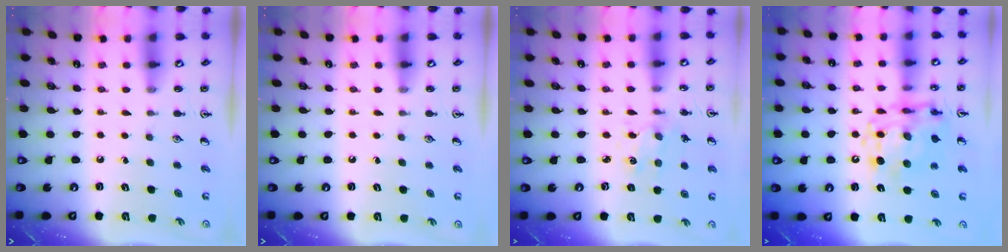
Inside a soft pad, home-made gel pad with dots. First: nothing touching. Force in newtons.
{"total": 0.0}
{"total": 1.6, "press": 1.6, "slide": 0.3}
{"total": 13.6, "press": 13.5, "slide": 1.4}